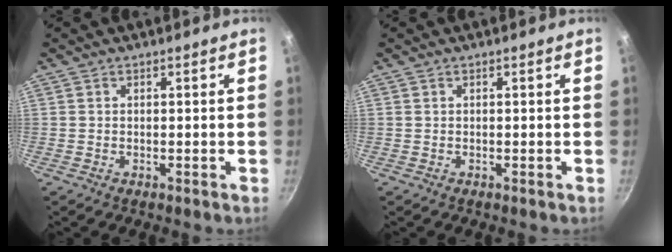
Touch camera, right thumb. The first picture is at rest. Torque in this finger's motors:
{"motor_torque": [0.00, 0.00, 0.00, 0.00, 0.00]}